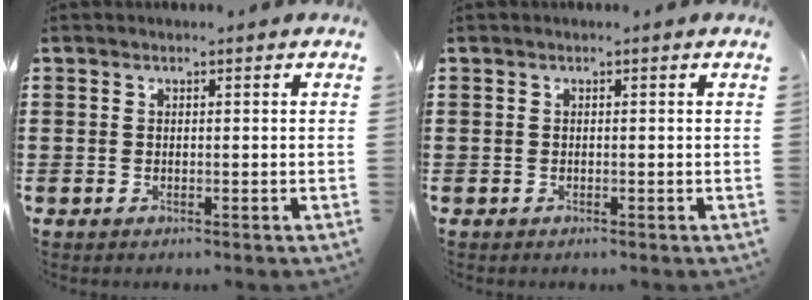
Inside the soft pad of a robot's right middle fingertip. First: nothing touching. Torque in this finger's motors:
{"motor_torque": [-0.11, -0.06, 0.05, -0.01]}